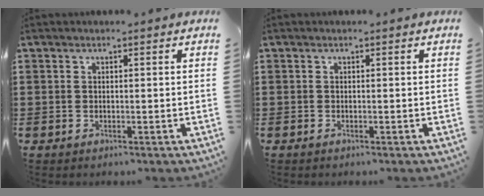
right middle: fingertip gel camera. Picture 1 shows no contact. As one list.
[{"total": 0.0}]